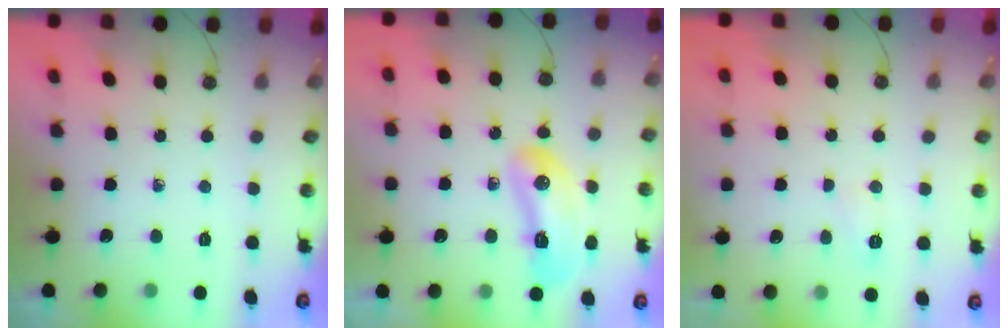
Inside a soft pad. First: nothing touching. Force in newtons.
{"total": 14.8, "press": 12.3, "slide": 8.2}
{"total": 6.9, "press": 6.9, "slide": 0.6}